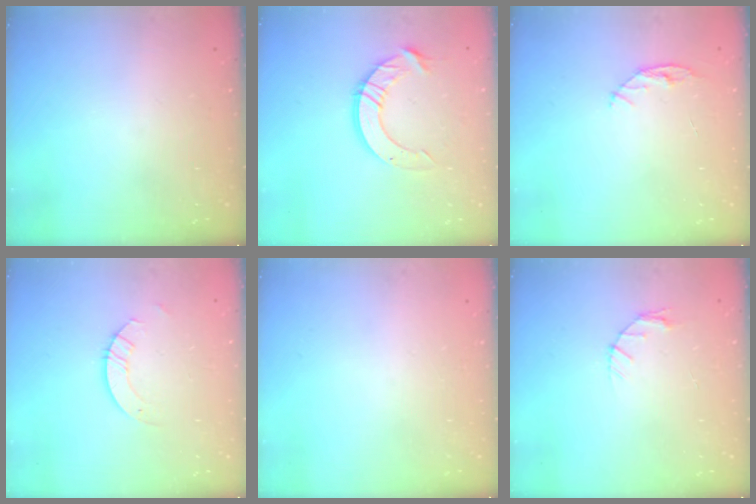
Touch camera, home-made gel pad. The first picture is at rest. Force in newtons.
{"total": 12.6, "press": 12.6, "slide": 1.3}
{"total": 4.8, "press": 4.8, "slide": 0.5}
{"total": 2.6, "press": 2.6, "slide": 0.2}
{"total": 0.0}
{"total": 3.7, "press": 3.7, "slide": 0.5}